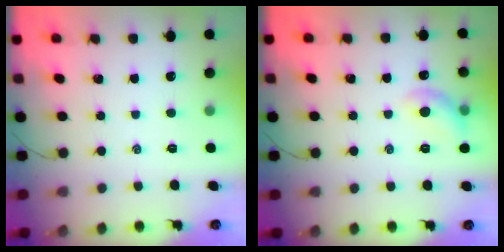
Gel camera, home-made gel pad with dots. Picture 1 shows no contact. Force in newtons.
{"total": 7.5, "press": 7.4, "slide": 1.1}